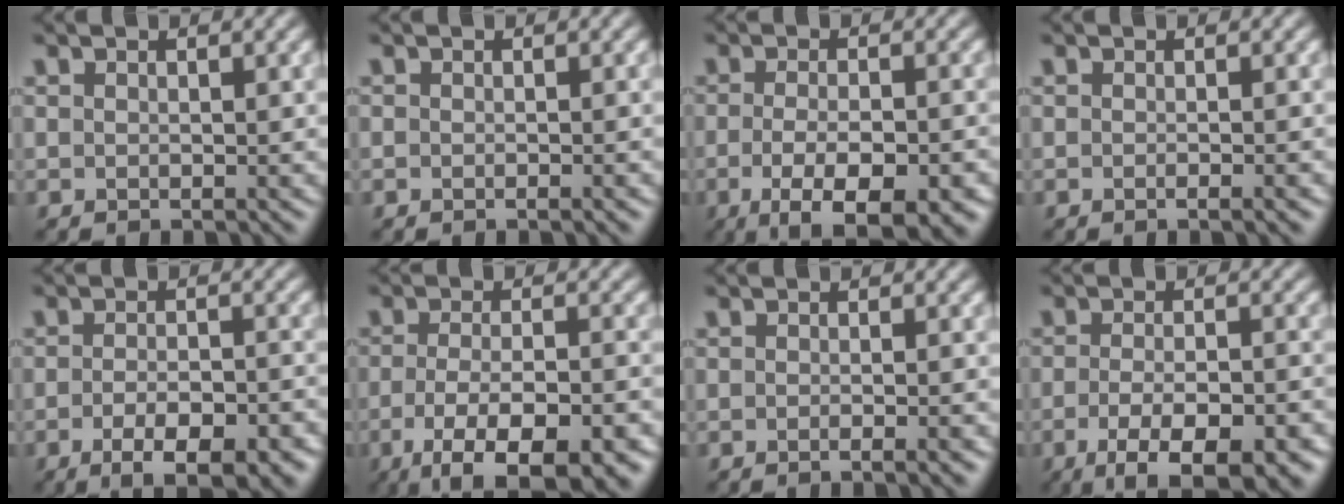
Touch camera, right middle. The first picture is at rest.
{"total": 0.7, "force": [-0.4, 0.1, 0.5], "torque": [-0.006, -0.001, -0.006]}
{"total": 8.4, "force": [-3.8, 2.8, 7.0], "torque": [-0.108, -0.015, -0.047]}
{"total": 1.6, "force": [-0.6, 0.5, 1.5], "torque": [-0.010, -0.003, -0.010]}
{"total": 7.1, "force": [-3.7, 2.4, 5.6], "torque": [-0.082, -0.010, -0.048]}
{"total": 10.1, "force": [-5.2, 3.3, 8.0], "torque": [-0.130, -0.018, -0.077]}
{"total": 2.2, "force": [-0.9, 0.7, 2.0], "torque": [-0.013, 0.003, -0.015]}
{"total": 9.0, "force": [-4.6, 2.8, 7.2], "torque": [-0.113, -0.018, -0.065]}